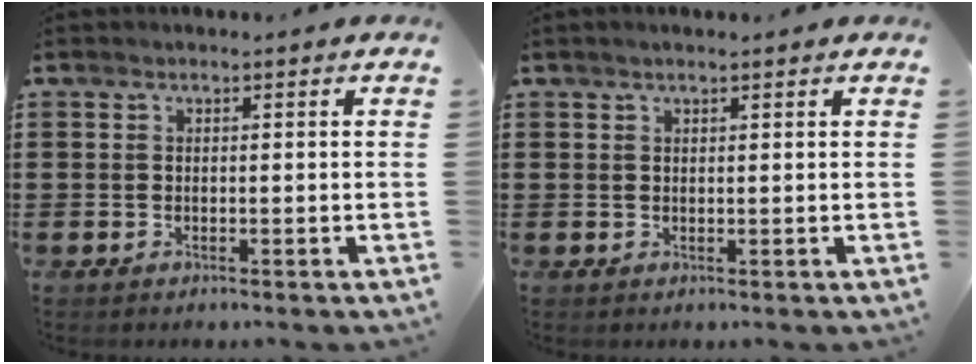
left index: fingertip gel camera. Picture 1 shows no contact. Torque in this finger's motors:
{"motor_torque": [2.13, 0.00, -0.03, 0.01]}